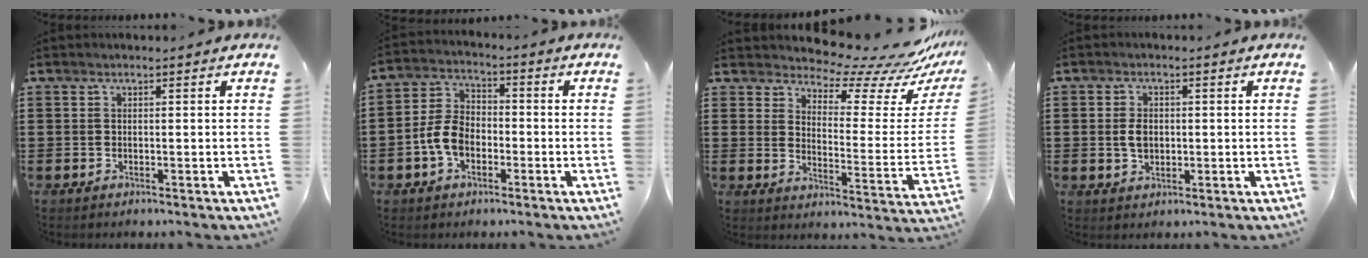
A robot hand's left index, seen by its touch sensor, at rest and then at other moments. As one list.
[{"total": 6.3, "force": [-2.2, 4.1, 4.3], "torque": [-0.110, 0.005, -0.049]}, {"total": 8.3, "force": [7.6, 1.5, 2.8], "torque": [-0.060, -0.065, 0.127]}, {"total": 3.1, "force": [0.1, 2.1, 2.4], "torque": [-0.047, 0.007, 0.001]}]